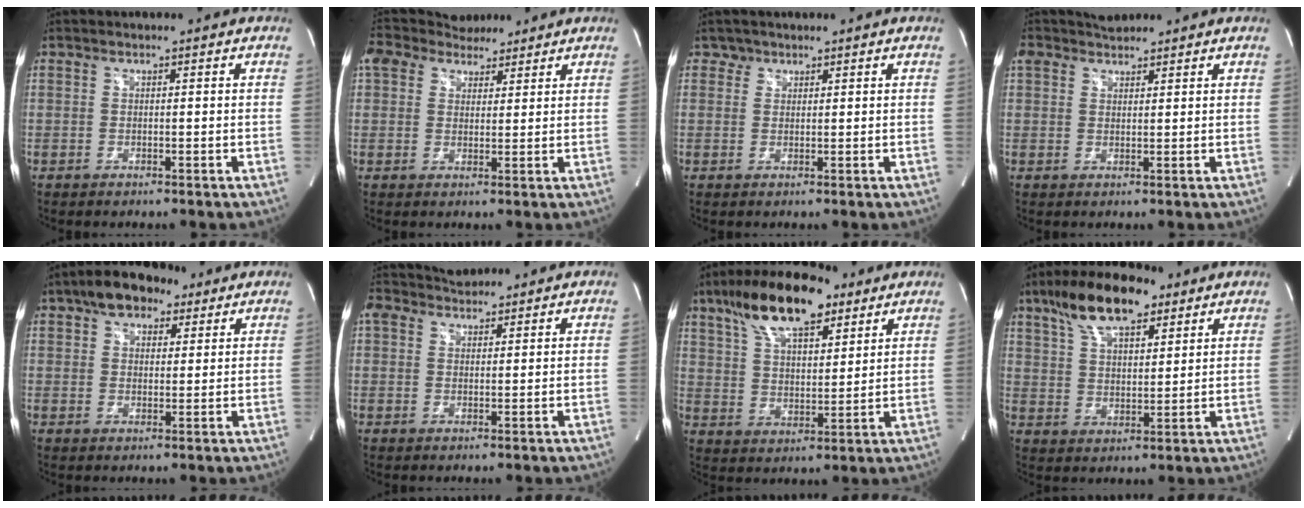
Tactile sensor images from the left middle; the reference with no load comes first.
{"total": 10.1, "force": [8.5, 4.0, 3.5], "torque": [-0.061, 0.031, 0.138]}
{"total": 1.5, "force": [1.1, 1.0, -0.3], "torque": [0.016, 0.002, 0.012]}
{"total": 3.4, "force": [3.0, 1.5, 0.4], "torque": [-0.012, 0.023, 0.055]}
{"total": 8.1, "force": [4.9, 4.5, 4.6], "torque": [-0.076, 0.030, 0.080]}
{"total": 3.9, "force": [3.5, 1.8, 0.4], "torque": [-0.017, 0.029, 0.065]}
{"total": 16.0, "force": [10.2, 5.7, 10.9], "torque": [-0.206, 0.030, 0.184]}
{"total": 13.2, "force": [8.6, 4.7, 8.8], "torque": [-0.164, 0.025, 0.156]}